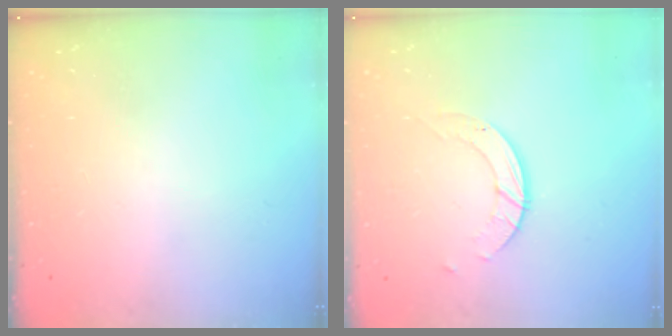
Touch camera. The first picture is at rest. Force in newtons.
{"total": 3.0, "press": 3.0, "slide": 0.3}